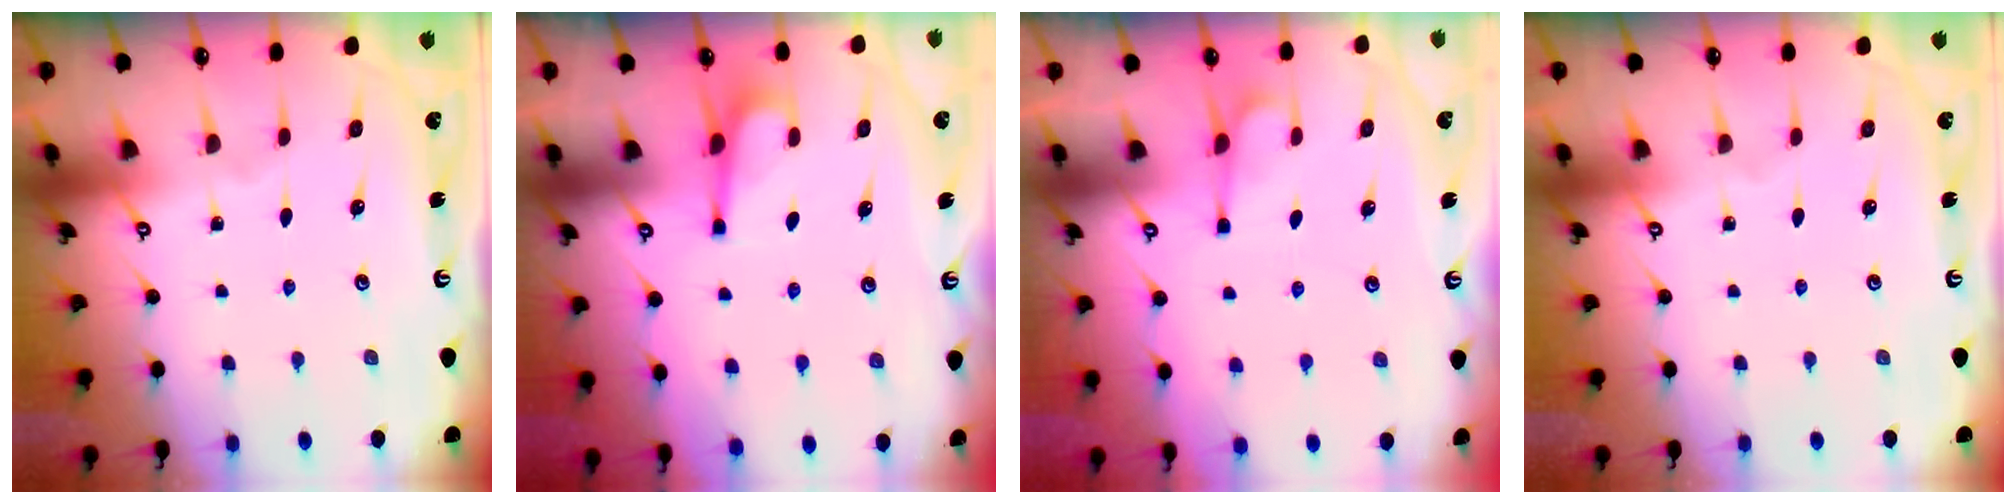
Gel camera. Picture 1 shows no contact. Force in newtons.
{"total": 4.7, "press": 4.7, "slide": 0.5}
{"total": 1.3, "press": 0.2, "slide": 1.3}
{"total": 0.0}